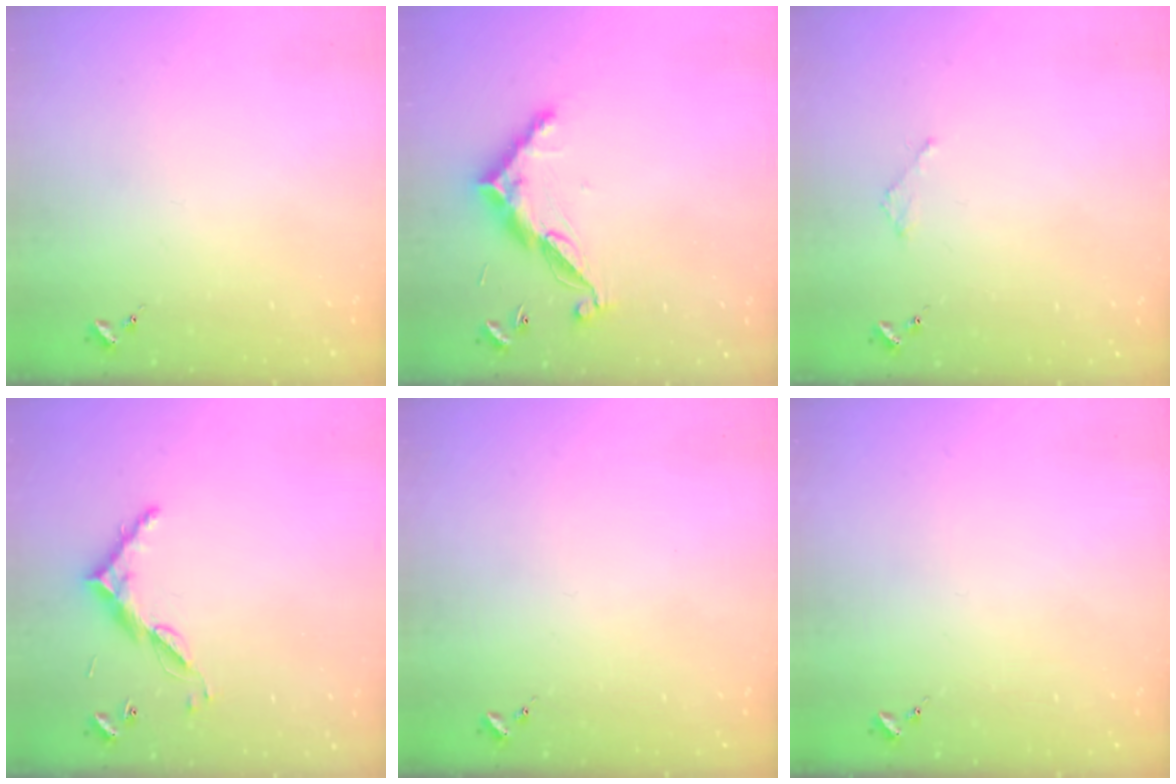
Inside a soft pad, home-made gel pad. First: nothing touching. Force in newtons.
{"total": 12.2, "press": 12.1, "slide": 0.3}
{"total": 2.1, "press": 2.1, "slide": 0.2}
{"total": 8.7, "press": 8.7, "slide": 0.5}
{"total": 0.0}
{"total": 0.0}